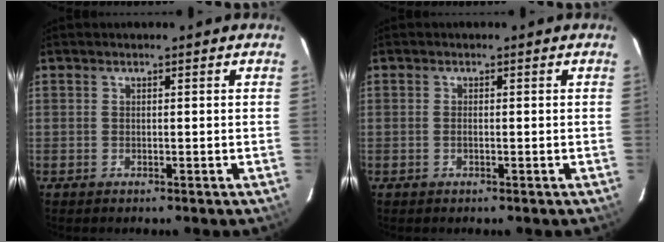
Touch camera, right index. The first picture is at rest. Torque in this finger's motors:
{"motor_torque": [-0.01, 0.08, 0.05, 0.00]}